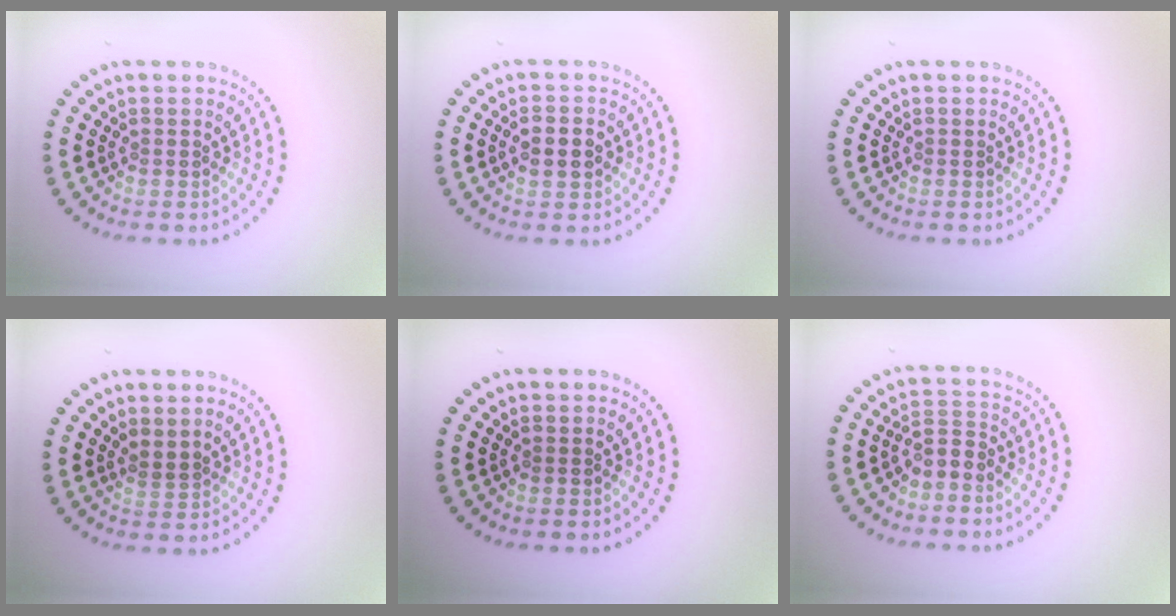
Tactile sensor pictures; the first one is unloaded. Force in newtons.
{"total": 2.9, "press": 2.9, "slide": 0.2}
{"total": 0.0}
{"total": 1.0, "press": 0.7, "slide": 0.7}
{"total": 0.0}
{"total": 2.1, "press": 1.6, "slide": 1.3}